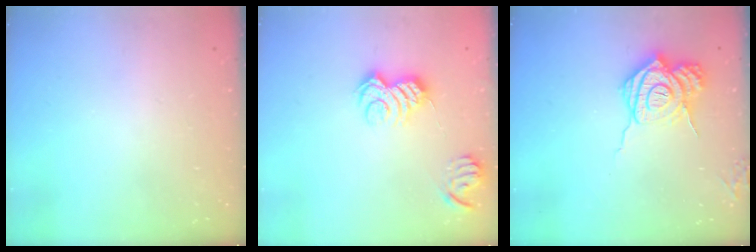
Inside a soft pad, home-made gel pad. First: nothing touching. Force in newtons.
{"total": 9.4, "press": 9.4, "slide": 0.4}
{"total": 15.4, "press": 15.3, "slide": 1.5}